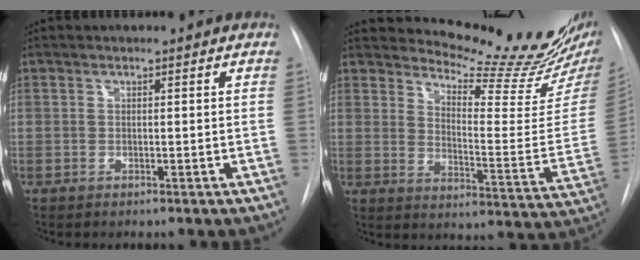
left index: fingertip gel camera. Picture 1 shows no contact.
{"total": 17.7, "force": [16.7, 0.0, 5.6], "torque": [-0.088, -0.127, 0.208]}